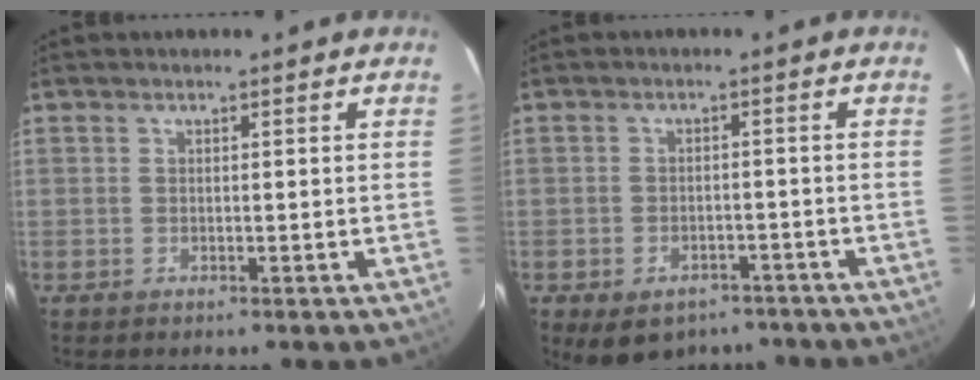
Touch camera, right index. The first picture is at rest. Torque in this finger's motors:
{"motor_torque": [1.10, -1.04, 0.36, 0.04]}